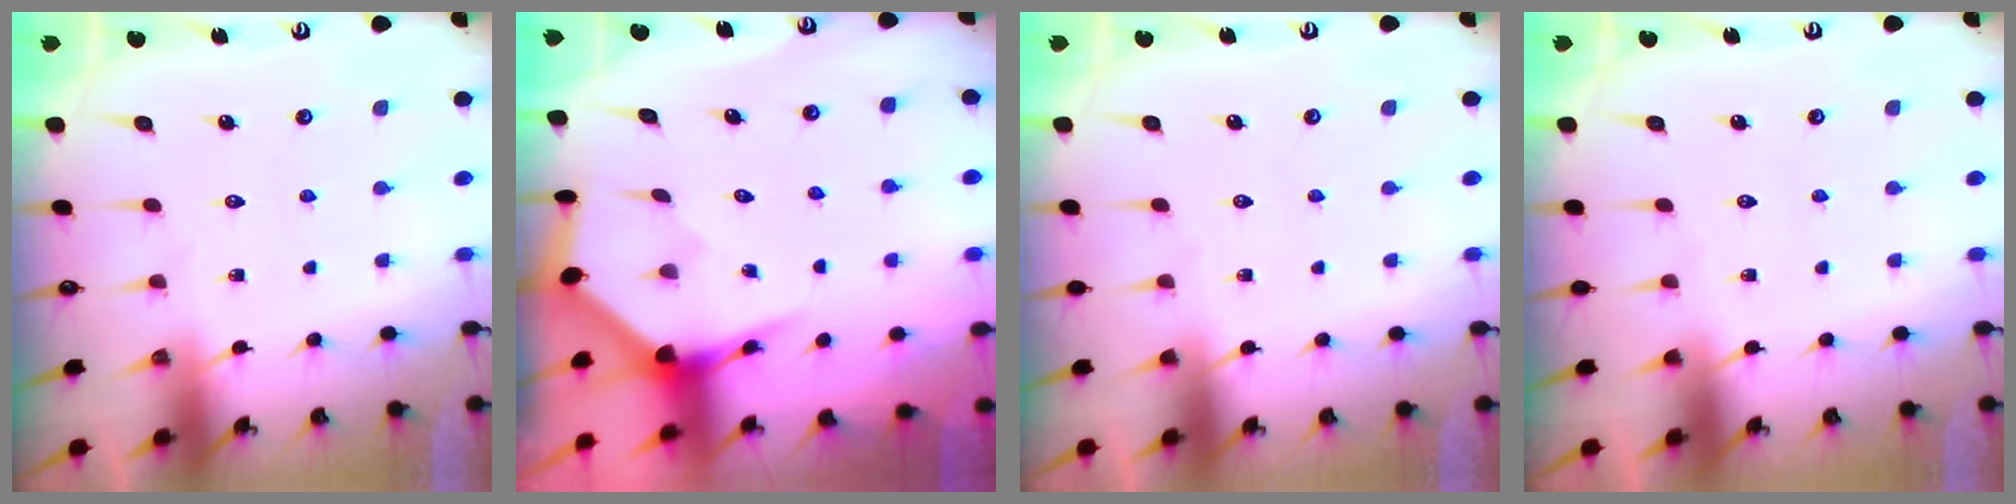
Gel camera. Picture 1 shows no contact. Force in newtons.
{"total": 4.1, "press": 4.1, "slide": 0.4}
{"total": 0.0}
{"total": 0.0}